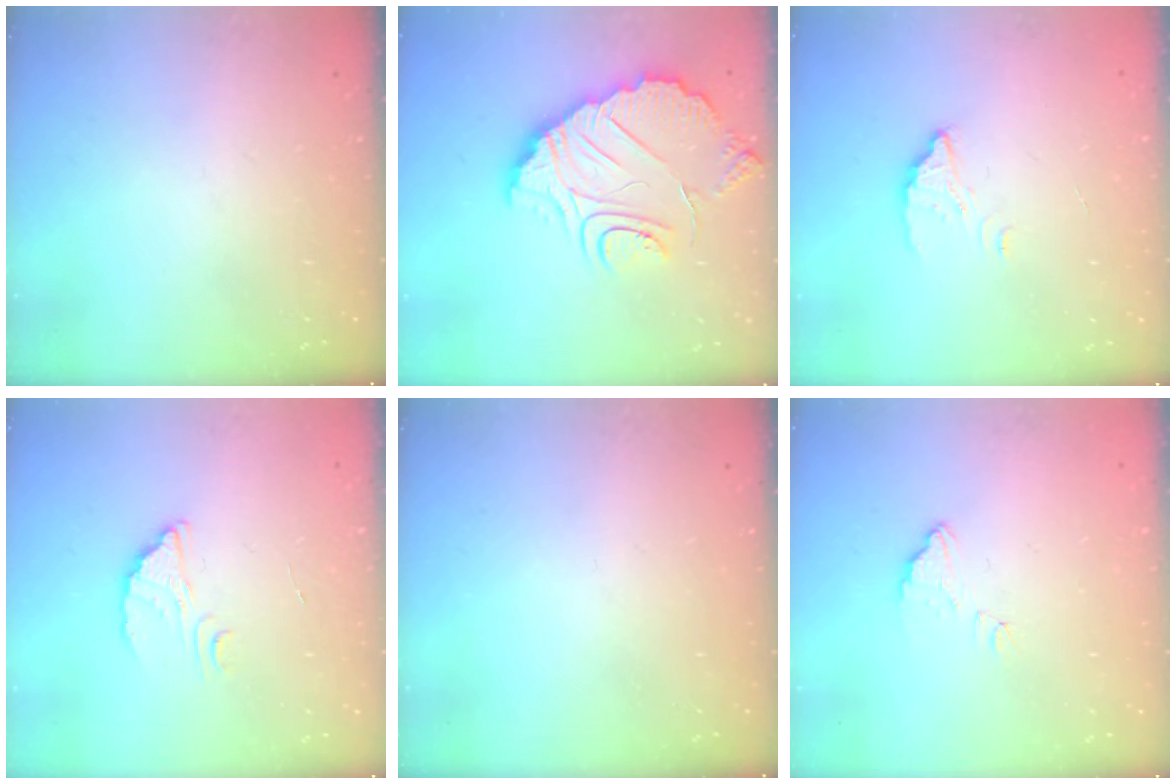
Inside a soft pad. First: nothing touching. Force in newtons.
{"total": 12.5, "press": 12.4, "slide": 0.9}
{"total": 2.9, "press": 2.9, "slide": 0.2}
{"total": 2.4, "press": 2.4, "slide": 0.1}
{"total": 0.0}
{"total": 4.4, "press": 4.4, "slide": 0.4}